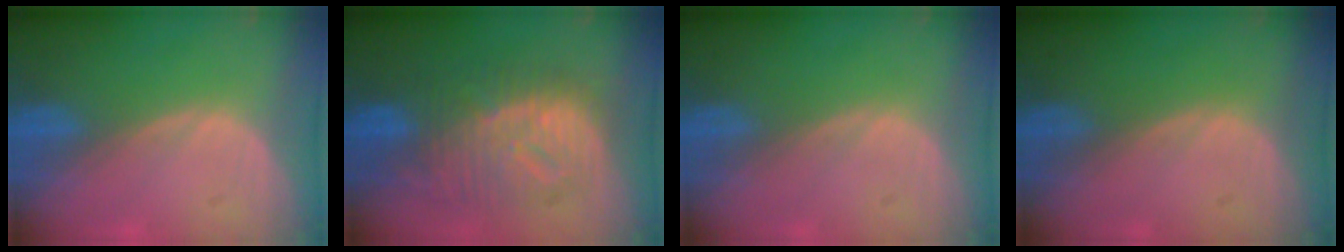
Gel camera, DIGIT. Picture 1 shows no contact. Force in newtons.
{"total": 10.8, "press": 10.8, "slide": 0.8}
{"total": 0.0}
{"total": 0.0}